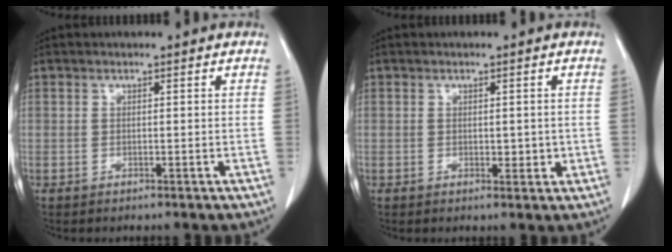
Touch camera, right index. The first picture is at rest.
{"total": 2.0, "force": [0.0, 1.2, 1.5], "torque": [-0.015, -0.002, 0.003]}